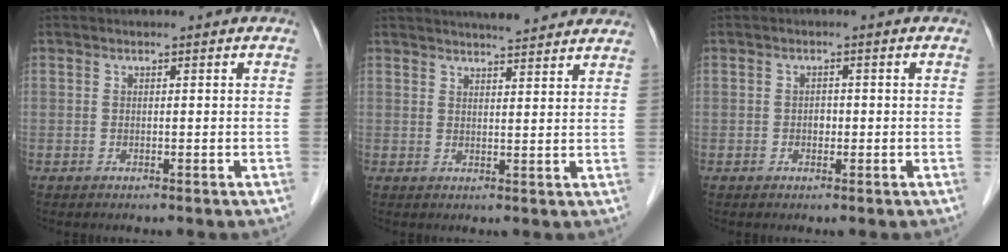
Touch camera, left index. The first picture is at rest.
{"total": 11.0, "force": [10.0, 1.1, 4.4], "torque": [-0.057, 0.018, 0.118]}
{"total": 1.2, "force": [-0.3, 0.9, 0.8], "torque": [-0.012, 0.004, -0.004]}